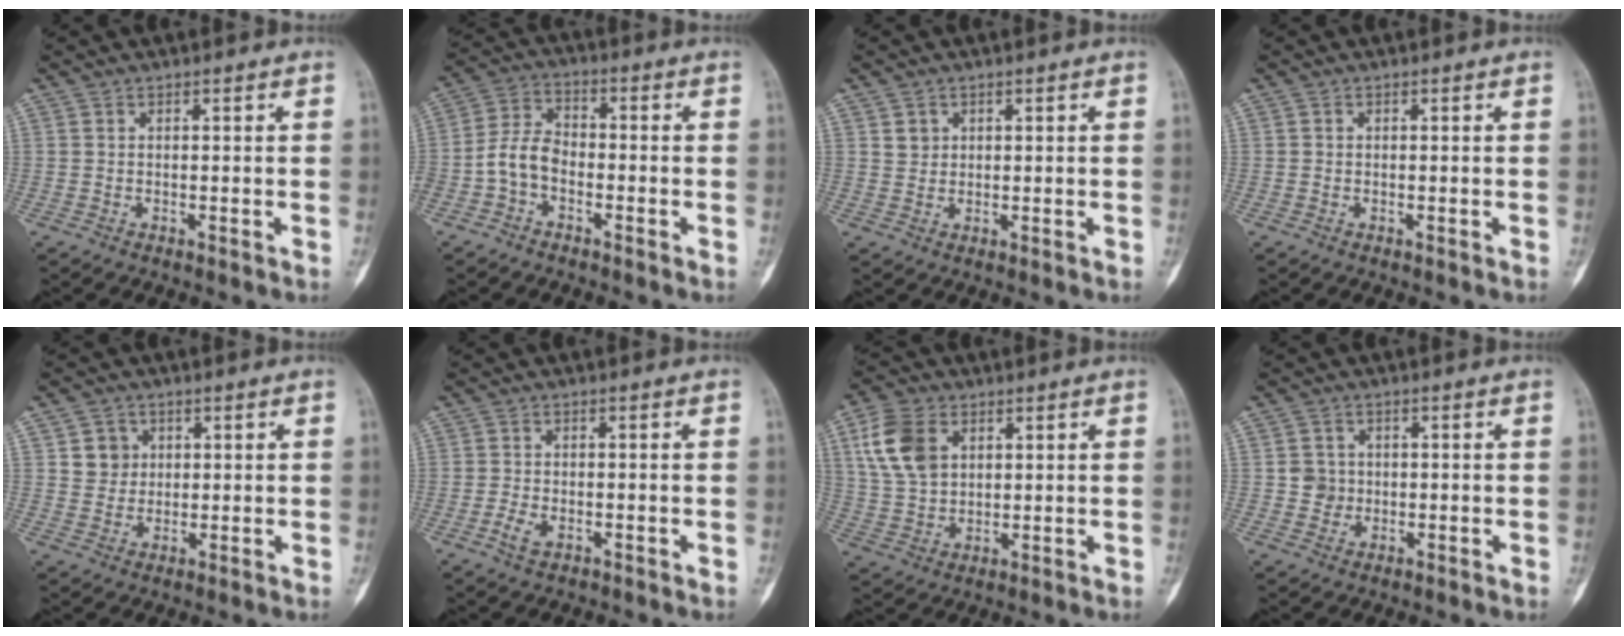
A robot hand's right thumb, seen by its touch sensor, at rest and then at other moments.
{"total": 6.4, "force": [-2.3, 4.4, 4.0], "torque": [-0.072, 0.033, -0.057]}
{"total": 2.2, "force": [0.9, 1.9, 0.5], "torque": [0.004, -0.005, 0.016]}
{"total": 0.0}
{"total": 4.5, "force": [1.3, 4.2, 1.0], "torque": [0.008, -0.002, 0.021]}
{"total": 2.6, "force": [-1.2, 1.4, 1.9], "torque": [-0.040, 0.002, -0.024]}
{"total": 10.7, "force": [4.0, 7.4, 6.7], "torque": [-0.119, -0.004, 0.080]}
{"total": 3.3, "force": [-0.1, 3.3, 0.8], "torque": [0.011, 0.008, -0.003]}